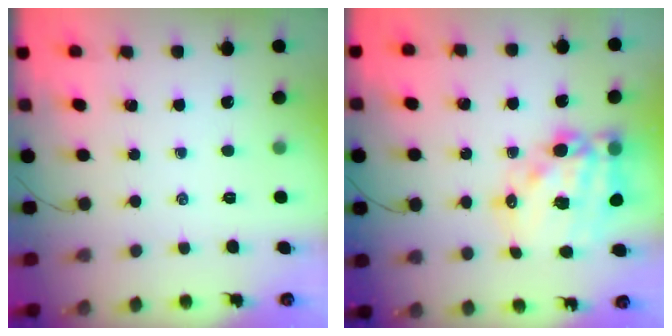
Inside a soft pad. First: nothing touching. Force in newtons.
{"total": 17.9, "press": 17.5, "slide": 4.1}